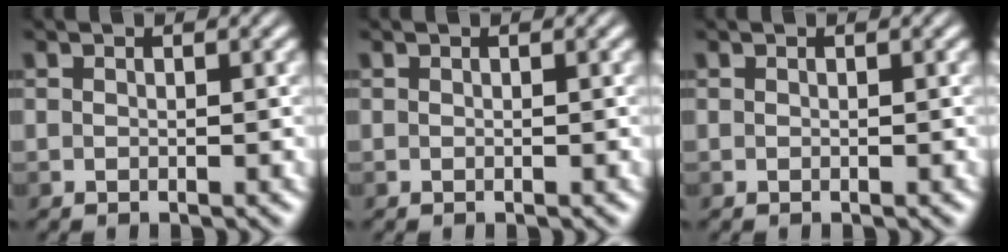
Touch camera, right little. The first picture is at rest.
{"total": 0.0}
{"total": 0.0}